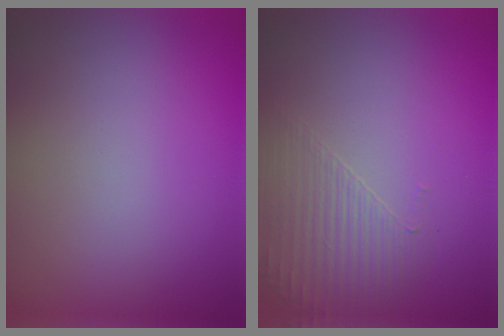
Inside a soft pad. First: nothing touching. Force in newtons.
{"total": 1.7, "press": 0.9, "slide": 1.4}